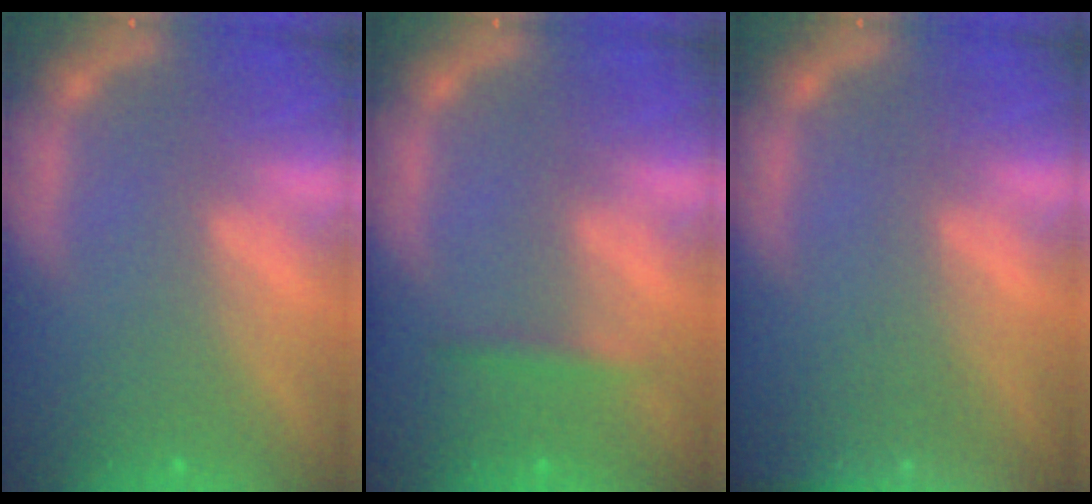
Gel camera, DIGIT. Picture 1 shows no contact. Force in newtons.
{"total": 1.4}
{"total": 6.0}